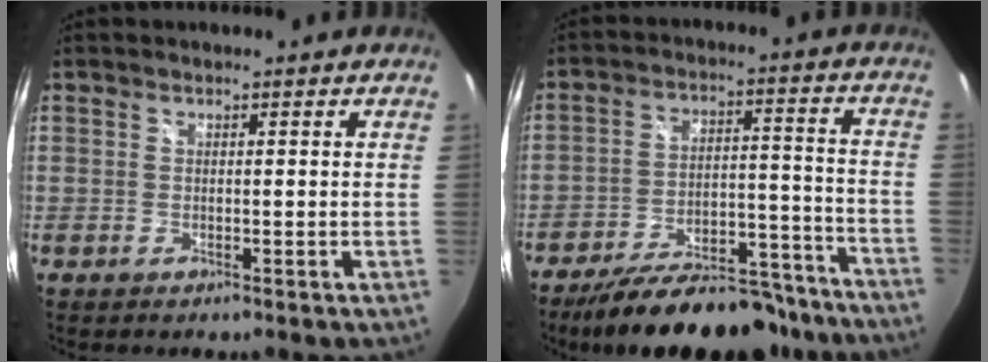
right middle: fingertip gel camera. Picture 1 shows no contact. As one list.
[{"total": 22.4, "force": [-18.9, 7.3, 9.6], "torque": [-0.166, 0.010, -0.245]}]